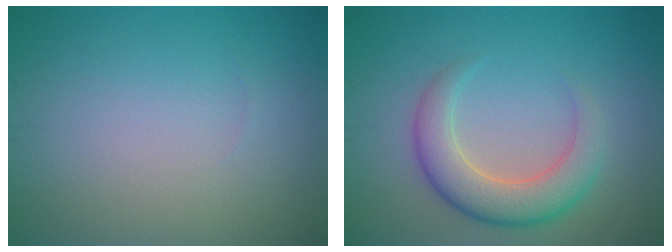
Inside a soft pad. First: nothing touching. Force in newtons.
{"total": 5.1, "press": 5.1, "slide": 0.2}